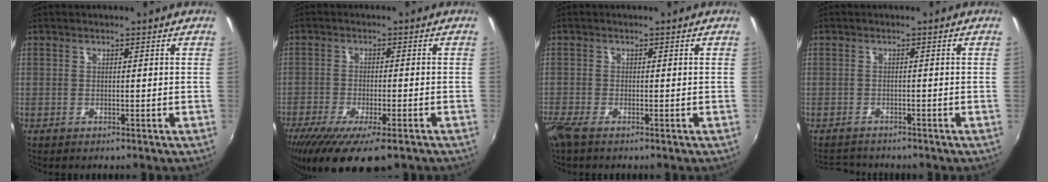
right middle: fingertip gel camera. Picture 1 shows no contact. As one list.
[{"total": 13.7, "force": [-9.5, 3.7, 9.2], "torque": [-0.189, -0.055, -0.151]}, {"total": 2.9, "force": [-2.1, 0.5, 2.0], "torque": [-0.049, -0.011, -0.046]}, {"total": 3.3, "force": [-3.1, 1.1, 0.2], "torque": [-0.018, -0.001, -0.059]}]